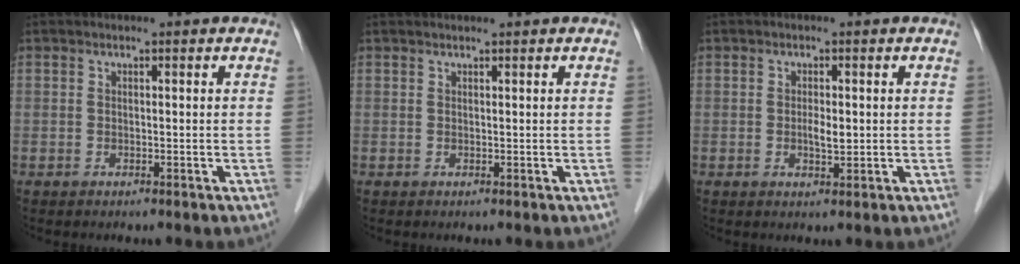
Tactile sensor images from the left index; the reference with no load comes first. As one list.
[{"total": 1.1, "force": [1.0, -0.1, 0.4], "torque": [-0.004, 0.014, 0.020]}, {"total": 2.0, "force": [0.0, 0.7, 1.8], "torque": [-0.034, 0.000, 0.000]}]